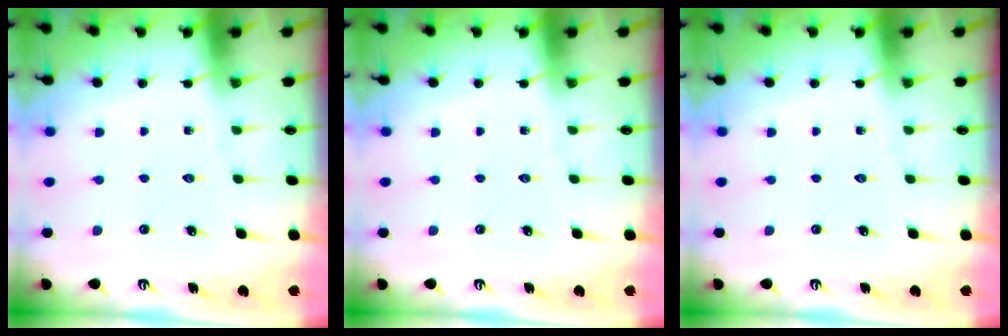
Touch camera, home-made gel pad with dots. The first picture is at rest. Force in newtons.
{"total": 0.0}
{"total": 0.0}